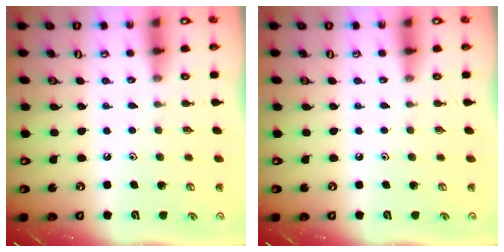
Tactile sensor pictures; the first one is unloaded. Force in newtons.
{"total": 0.0}